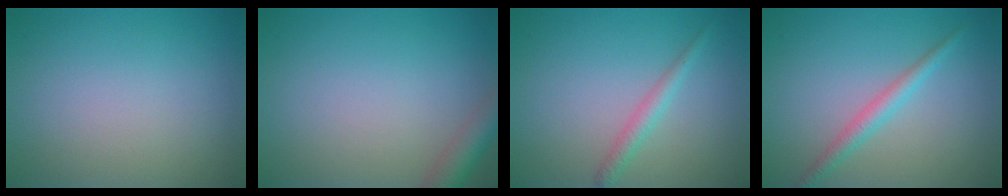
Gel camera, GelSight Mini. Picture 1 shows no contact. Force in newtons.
{"total": 2.9, "press": 2.9, "slide": 0.2}
{"total": 1.6, "press": 1.6, "slide": 0.0}
{"total": 2.1, "press": 2.1, "slide": 0.0}